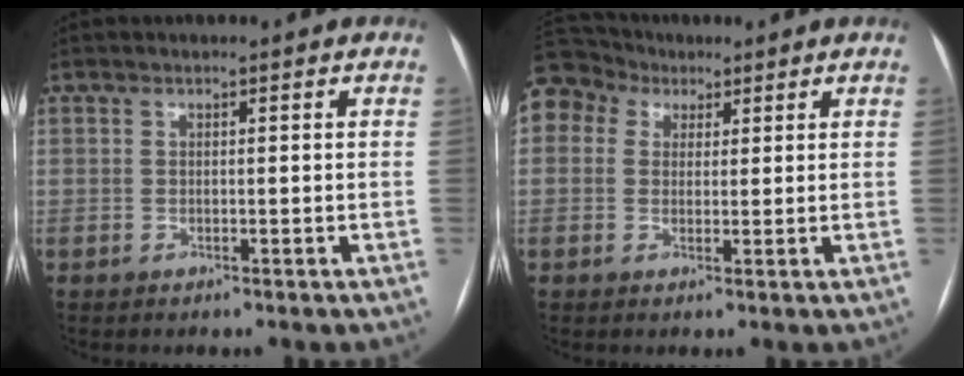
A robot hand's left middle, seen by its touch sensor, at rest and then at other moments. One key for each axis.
{"total": 10.5, "fx": 5.4, "fy": 8.4, "fz": 3.2, "tx": -0.090, "ty": 0.058, "tz": 0.103}